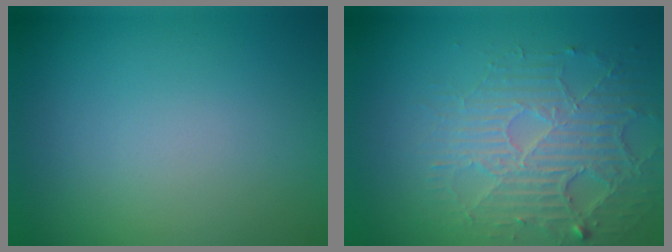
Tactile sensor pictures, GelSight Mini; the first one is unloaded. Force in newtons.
{"total": 4.4, "press": 3.9, "slide": 2.0}